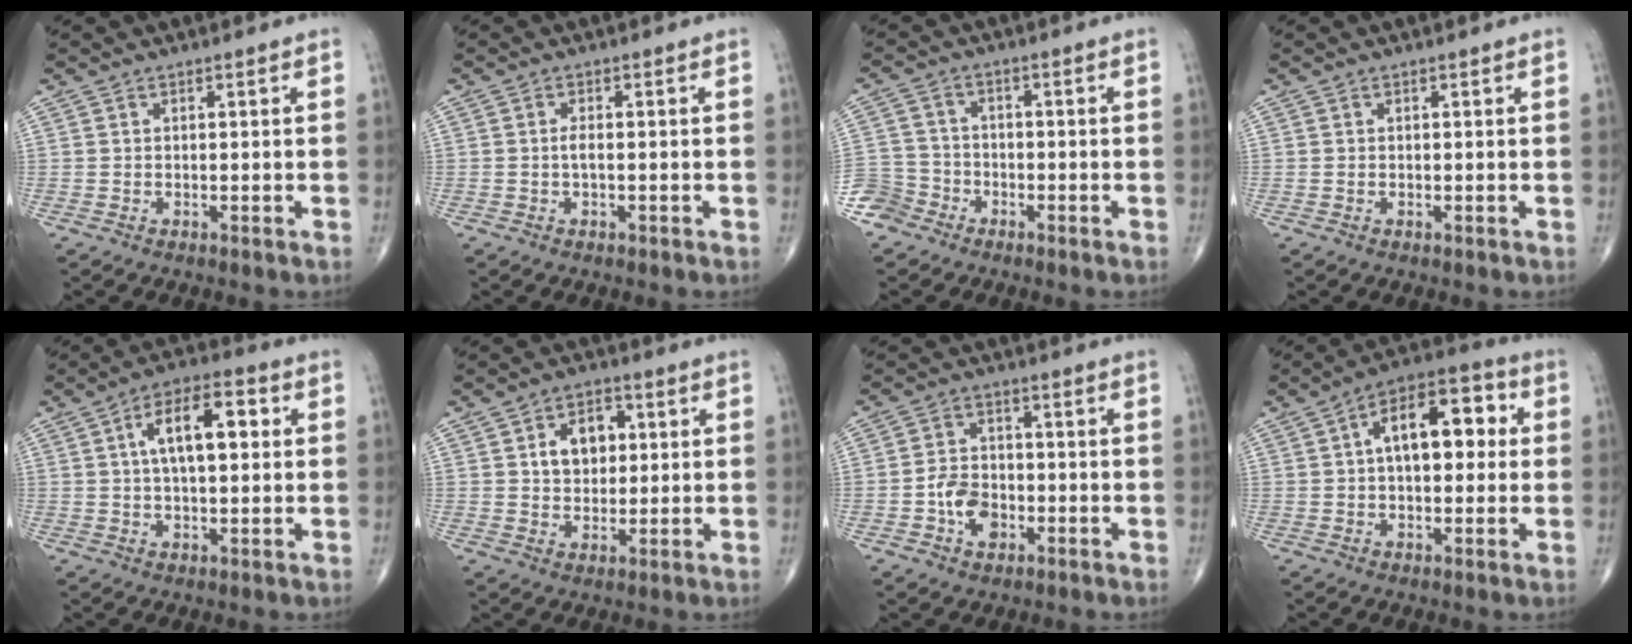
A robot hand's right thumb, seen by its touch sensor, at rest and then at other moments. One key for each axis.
{"total": 1.4, "fx": -0.2, "fy": 0.6, "fz": 1.3, "tx": -0.020, "ty": 0.003, "tz": -0.006}
{"total": 5.9, "fx": -4.1, "fy": 4.2, "fz": 0.2, "tx": 0.016, "ty": 0.026, "tz": -0.090}
{"total": 0.0}
{"total": 11.3, "fx": 2.2, "fy": 5.1, "fz": 9.8, "tx": -0.152, "ty": 0.021, "tz": 0.030}
{"total": 8.0, "fx": 1.8, "fy": 5.6, "fz": 5.4, "tx": -0.053, "ty": 0.003, "tz": 0.025}
{"total": 6.6, "fx": -2.3, "fy": 4.6, "fz": 4.2, "tx": -0.052, "ty": 0.019, "tz": -0.045}
{"total": 13.7, "fx": 2.1, "fy": 7.3, "fz": 11.4, "tx": -0.150, "ty": 0.034, "tz": 0.022}